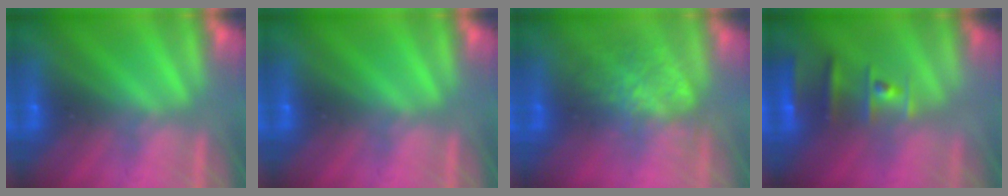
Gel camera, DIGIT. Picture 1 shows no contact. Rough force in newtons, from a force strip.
{"total": 0.0}
{"total": 4.4}
{"total": 2.4}